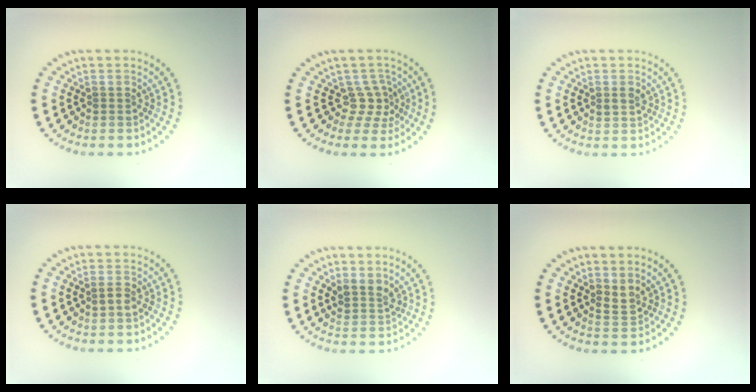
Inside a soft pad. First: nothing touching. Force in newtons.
{"total": 2.3, "press": 1.5, "slide": 1.7}
{"total": 1.2, "press": 1.2, "slide": 0.2}
{"total": 1.1, "press": 1.1, "slide": 0.2}
{"total": 2.1, "press": 1.7, "slide": 1.3}
{"total": 1.4, "press": 1.2, "slide": 0.8}